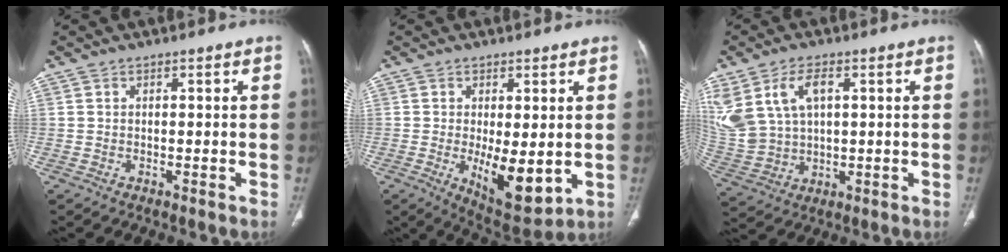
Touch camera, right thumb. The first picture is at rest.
{"total": 10.6, "force": [-1.3, 4.5, 9.6], "torque": [-0.134, -0.029, -0.005]}
{"total": 15.0, "force": [5.0, 9.7, 10.3], "torque": [-0.245, -0.003, 0.115]}